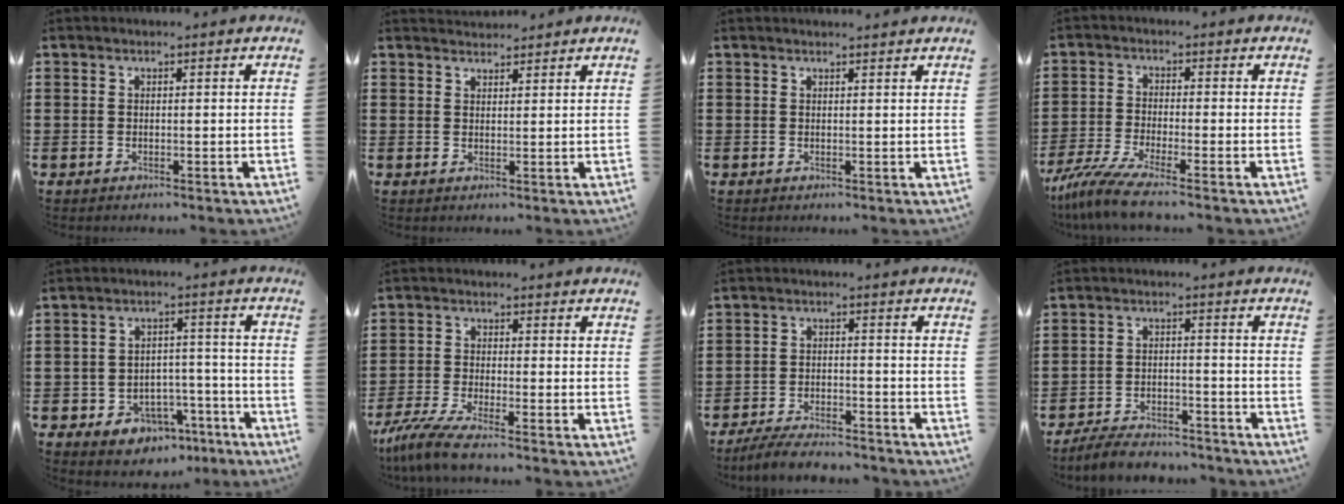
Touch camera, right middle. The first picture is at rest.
{"total": 2.0, "force": [1.9, 0.1, -0.4], "torque": [0.002, 0.000, 0.038]}
{"total": 1.0, "force": [1.0, -0.1, 0.0], "torque": [-0.002, -0.004, 0.019]}
{"total": 5.7, "force": [-4.5, 0.1, 3.6], "torque": [-0.094, -0.023, -0.090]}
{"total": 5.2, "force": [-3.9, 3.0, 1.5], "torque": [-0.030, 0.023, -0.075]}
{"total": 4.7, "force": [-3.8, 0.0, 2.8], "torque": [-0.083, -0.024, -0.081]}
{"total": 4.8, "force": [-4.6, 0.5, 1.4], "torque": [-0.036, -0.001, -0.093]}
{"total": 5.1, "force": [-4.9, 0.9, 1.2], "torque": [-0.024, 0.008, -0.098]}